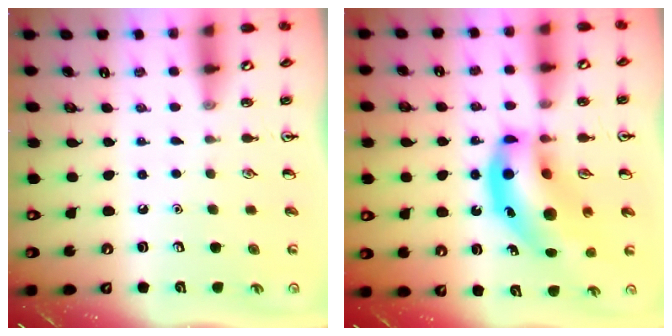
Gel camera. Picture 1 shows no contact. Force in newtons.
{"total": 17.0, "press": 16.3, "slide": 4.8}